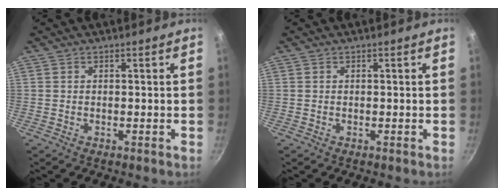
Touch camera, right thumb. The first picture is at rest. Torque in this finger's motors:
{"motor_torque": [0.00, 0.01, -0.22, 0.06, 0.01]}